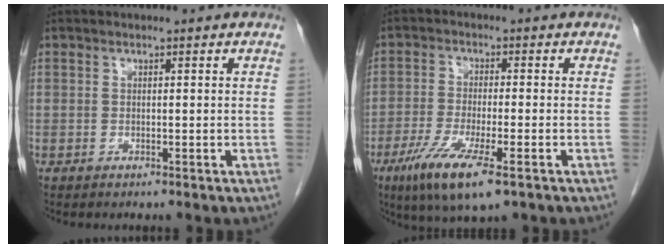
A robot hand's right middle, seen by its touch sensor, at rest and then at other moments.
{"total": 9.6, "force": [-5.2, 1.4, 7.9], "torque": [-0.154, -0.027, -0.088]}